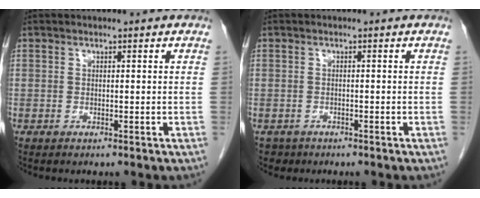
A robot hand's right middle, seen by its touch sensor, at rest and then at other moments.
{"total": 1.7, "force": [-1.2, 1.2, 0.0], "torque": [-0.005, 0.003, -0.019]}